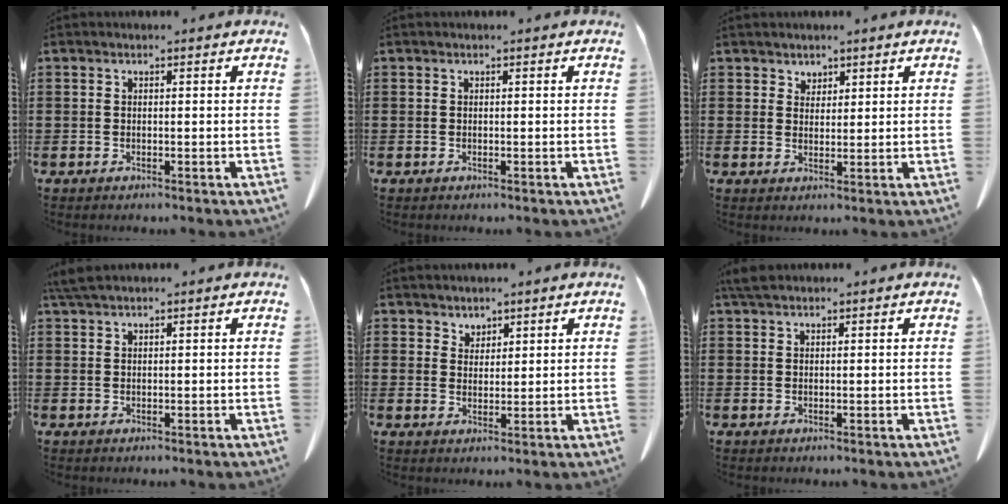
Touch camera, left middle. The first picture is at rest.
{"total": 0.0}
{"total": 2.1, "force": [1.8, 1.0, 0.0], "torque": [-0.006, 0.003, 0.036]}
{"total": 2.3, "force": [1.8, 0.3, 1.4], "torque": [-0.040, -0.003, 0.034]}
{"total": 2.5, "force": [2.3, 1.1, 0.0], "torque": [-0.008, 0.000, 0.045]}
{"total": 2.2, "force": [1.7, 0.8, 1.2], "torque": [-0.030, 0.003, 0.034]}